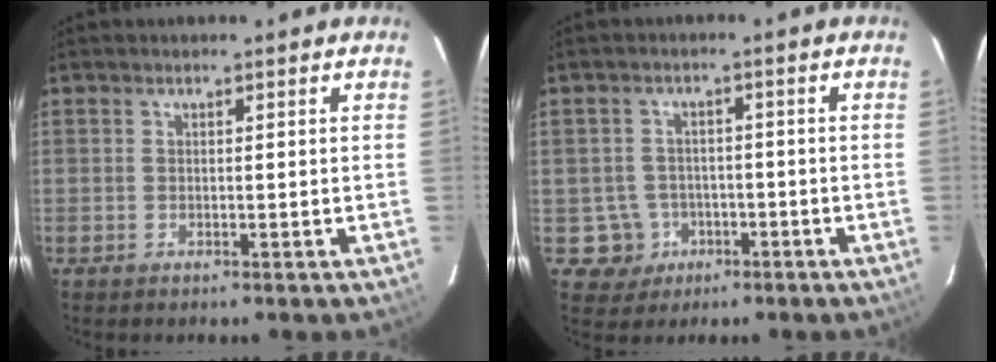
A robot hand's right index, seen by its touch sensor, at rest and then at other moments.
{"total": 5.7, "force": [-2.0, 5.3, 0.3], "torque": [-0.020, 0.022, -0.023]}